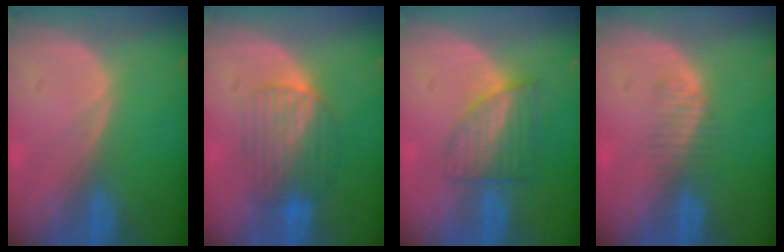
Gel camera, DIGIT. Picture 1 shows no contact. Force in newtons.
{"total": 6.5, "press": 6.4, "slide": 1.0}
{"total": 6.4, "press": 5.7, "slide": 3.0}
{"total": 2.2, "press": 2.0, "slide": 0.9}